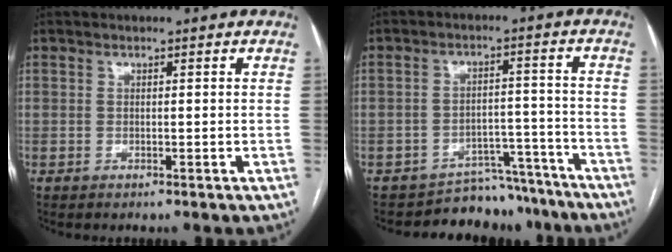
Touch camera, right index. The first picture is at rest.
{"total": 8.7, "force": [-8.0, 3.5, -0.7], "torque": [0.033, 0.048, -0.110]}